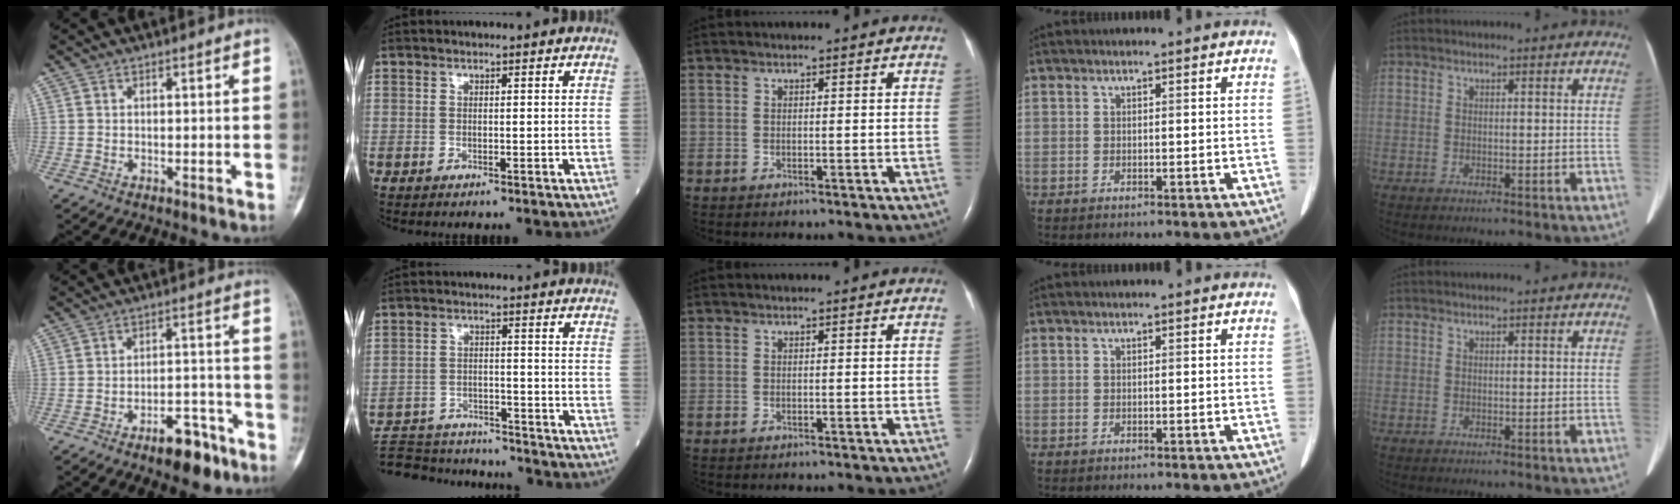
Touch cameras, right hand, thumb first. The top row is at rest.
{"thumb": {"total": 9.2, "force": [-6.2, 3.9, 5.6], "torque": [-0.058, 0.052, -0.094]}, "index": {"total": 17.0, "force": [-15.8, 3.7, 4.8], "torque": [-0.111, 0.000, -0.232]}}